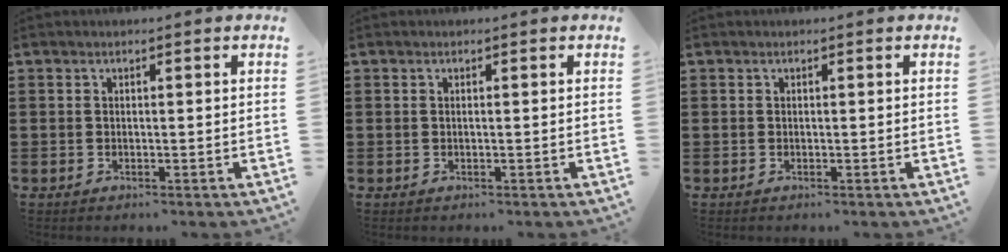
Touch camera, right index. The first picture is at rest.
{"total": 0.0}
{"total": 0.0}